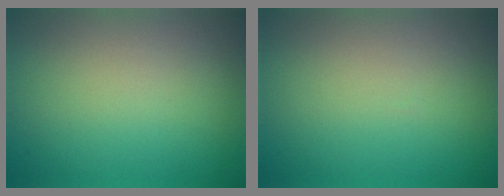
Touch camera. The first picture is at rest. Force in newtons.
{"total": 0.0}